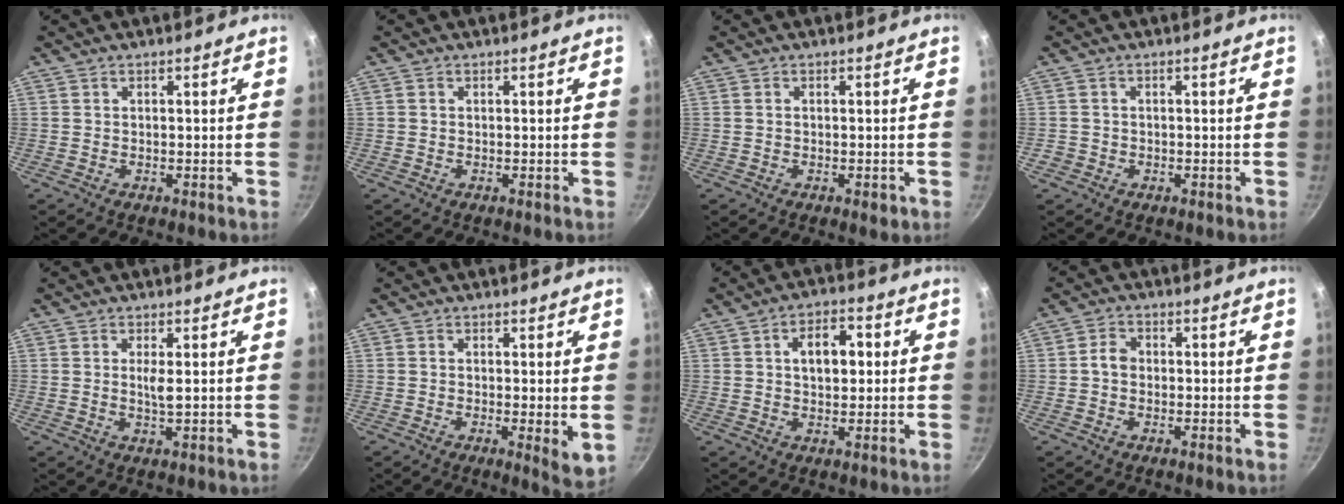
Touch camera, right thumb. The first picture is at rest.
{"total": 0.0}
{"total": 1.6, "force": [-0.6, 0.8, 1.3], "torque": [-0.017, 0.001, -0.009]}
{"total": 1.5, "force": [-0.6, 1.3, 0.3], "torque": [-0.004, 0.003, -0.009]}
{"total": 2.5, "force": [0.4, 0.4, 2.4], "torque": [-0.049, -0.006, 0.010]}
{"total": 4.6, "force": [-0.1, 1.2, 4.4], "torque": [-0.067, -0.016, -0.002]}
{"total": 7.8, "force": [1.3, 4.8, 6.0], "torque": [-0.065, 0.011, 0.015]}
{"total": 3.0, "force": [-0.2, 2.4, 1.8], "torque": [-0.023, 0.013, -0.009]}